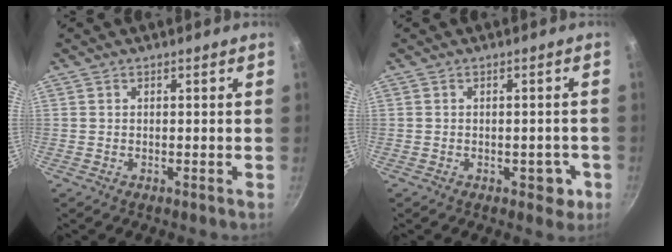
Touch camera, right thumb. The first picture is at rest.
{"total": 4.0, "force": [-1.4, 2.5, 2.8], "torque": [-0.008, 0.012, -0.012]}